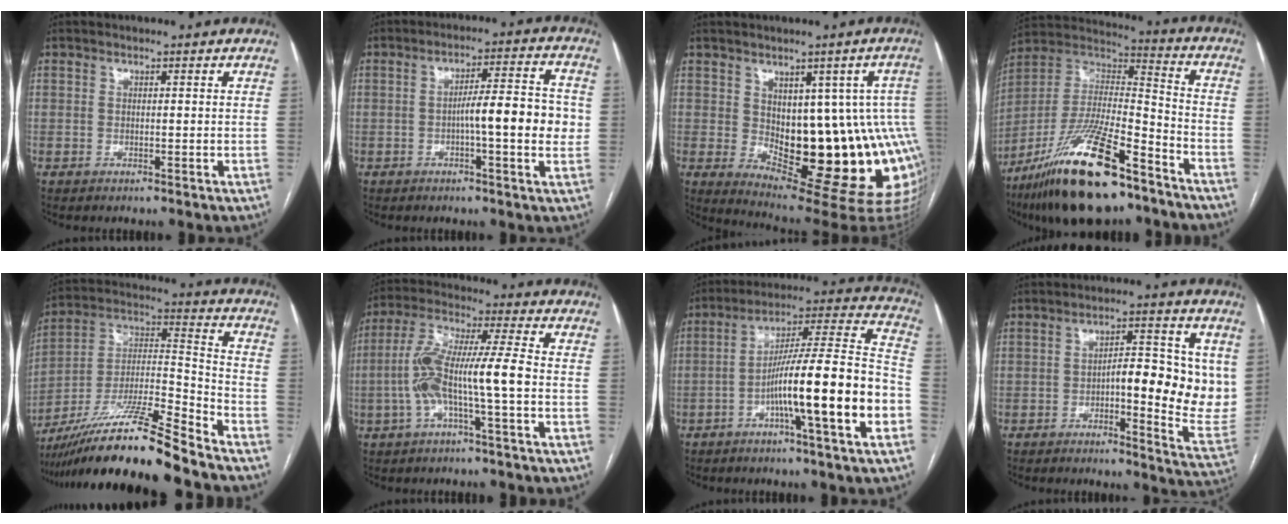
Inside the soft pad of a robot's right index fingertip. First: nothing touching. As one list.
[{"total": 9.6, "force": [-1.0, 1.3, 9.4], "torque": [-0.136, 0.019, -0.017]}, {"total": 18.3, "force": [-1.6, 7.8, 16.5], "torque": [-0.138, 0.018, 0.002]}, {"total": 22.5, "force": [-15.2, 4.9, 15.9], "torque": [-0.310, -0.016, -0.270]}, {"total": 20.2, "force": [-16.3, -0.1, 11.9], "torque": [-0.241, -0.009, -0.298]}, {"total": 10.9, "force": [-2.3, 0.5, 10.6], "torque": [-0.221, 0.026, -0.049]}, {"total": 18.5, "force": [-6.1, 0.2, 17.5], "torque": [-0.263, 0.015, -0.102]}, {"total": 12.8, "force": [0.6, 3.5, 12.3], "torque": [-0.153, 0.009, 0.010]}]